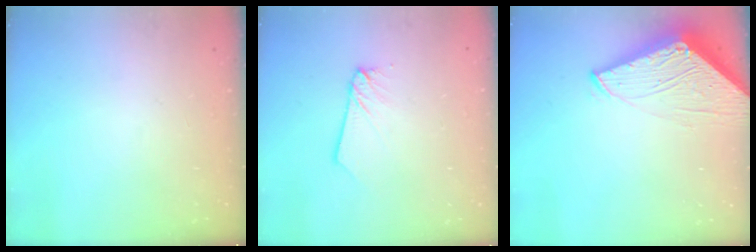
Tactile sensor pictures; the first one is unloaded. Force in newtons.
{"total": 2.7, "press": 2.7, "slide": 0.3}
{"total": 6.8, "press": 6.8, "slide": 0.8}